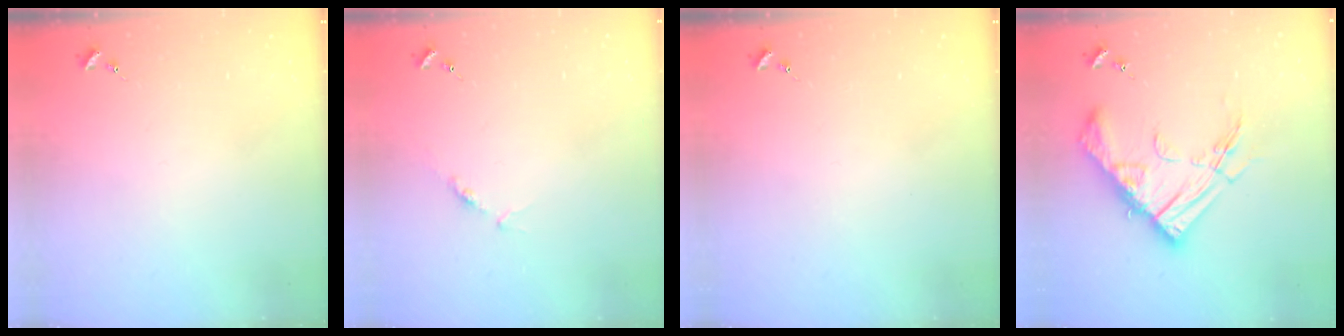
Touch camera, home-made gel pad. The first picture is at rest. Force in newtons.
{"total": 4.7, "press": 4.7, "slide": 0.5}
{"total": 0.0}
{"total": 18.4, "press": 18.3, "slide": 2.0}